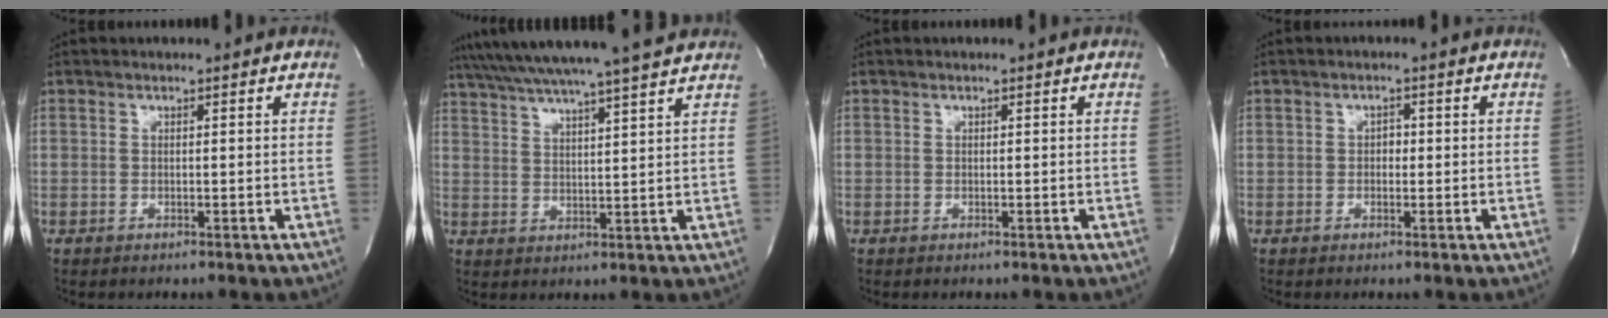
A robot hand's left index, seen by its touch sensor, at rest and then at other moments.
{"total": 18.2, "force": [16.0, -0.3, 8.7], "torque": [-0.157, 0.012, 0.232]}
{"total": 0.0}
{"total": 1.3, "force": [-0.2, 0.9, 0.9], "torque": [-0.013, 0.003, -0.005]}